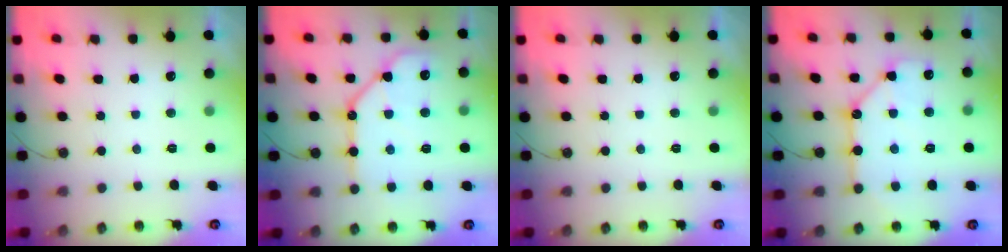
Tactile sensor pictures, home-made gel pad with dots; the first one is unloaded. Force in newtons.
{"total": 16.5, "press": 16.4, "slide": 1.8}
{"total": 0.0}
{"total": 11.7, "press": 11.7, "slide": 0.9}